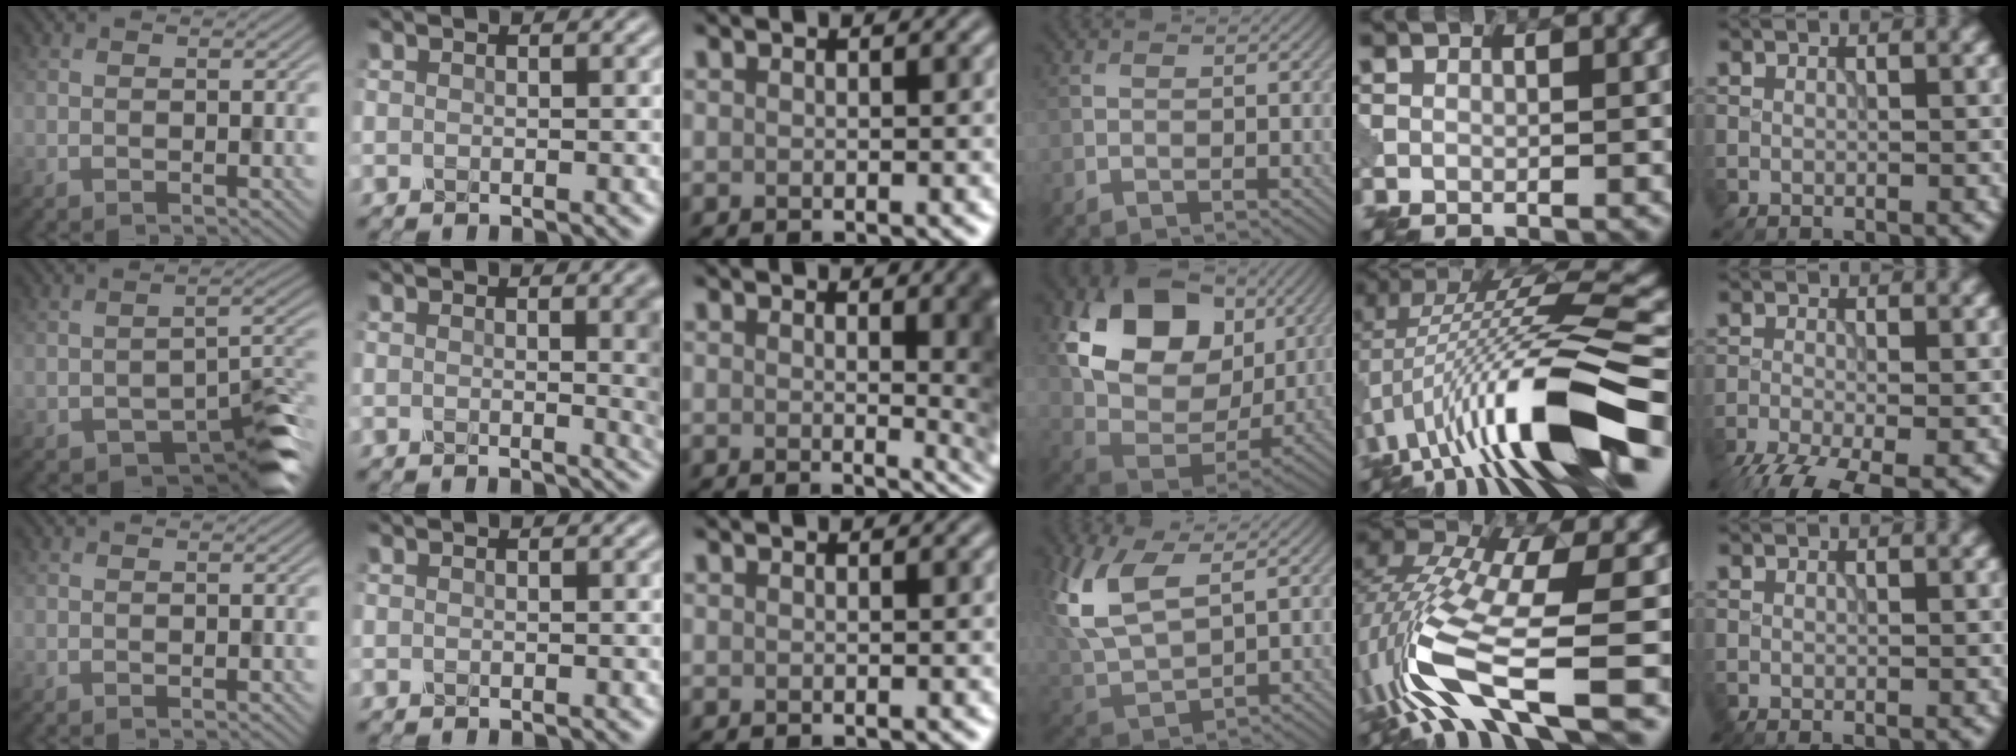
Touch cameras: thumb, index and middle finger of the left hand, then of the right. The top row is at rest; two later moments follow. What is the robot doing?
{"motion": "disassemble", "object": "pitcher"}